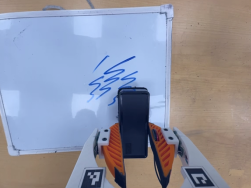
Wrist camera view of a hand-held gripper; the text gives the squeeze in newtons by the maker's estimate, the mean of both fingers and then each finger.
{"total": 4.0, "left": 2.9, "right": 5.1}